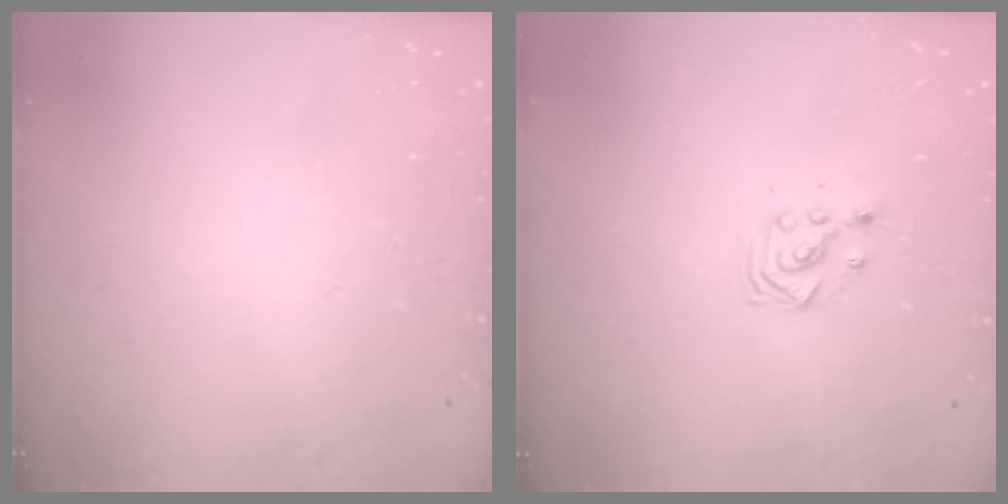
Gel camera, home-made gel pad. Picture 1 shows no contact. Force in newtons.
{"total": 2.9, "press": 2.9, "slide": 0.3}